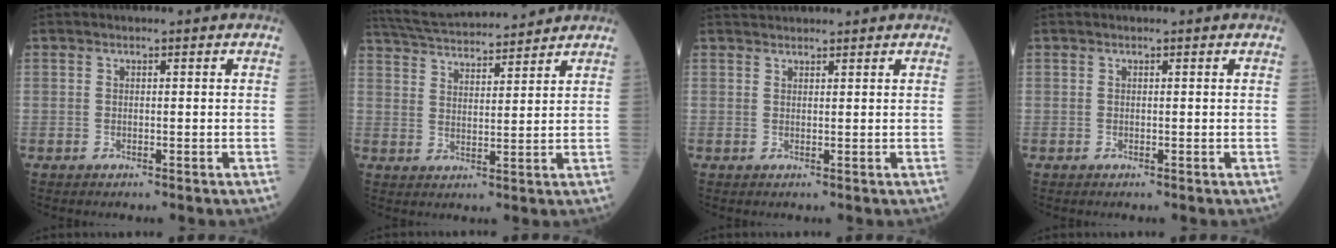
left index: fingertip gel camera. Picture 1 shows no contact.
{"total": 14.5, "force": [13.6, 1.5, 4.8], "torque": [-0.096, 0.032, 0.219]}
{"total": 3.1, "force": [3.0, 0.1, 0.6], "torque": [-0.010, 0.033, 0.052]}
{"total": 0.0}